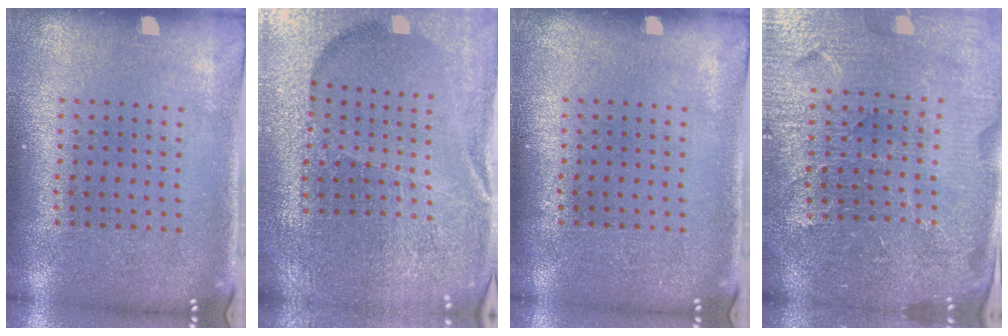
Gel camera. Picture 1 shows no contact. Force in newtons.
{"total": 4.2, "press": 4.1, "slide": 1.1}
{"total": 0.0}
{"total": 5.1, "press": 4.7, "slide": 1.9}